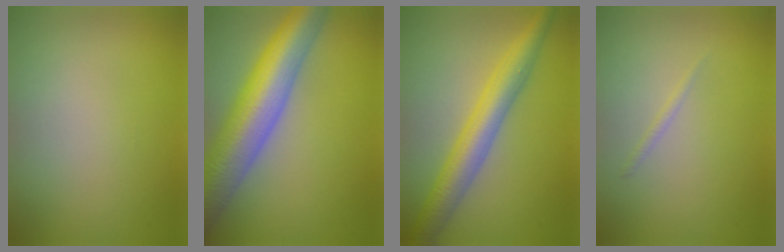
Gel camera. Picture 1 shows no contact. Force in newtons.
{"total": 11.5, "press": 11.5, "slide": 0.5}
{"total": 5.5, "press": 5.5, "slide": 0.1}
{"total": 0.6, "press": 0.6, "slide": 0.1}